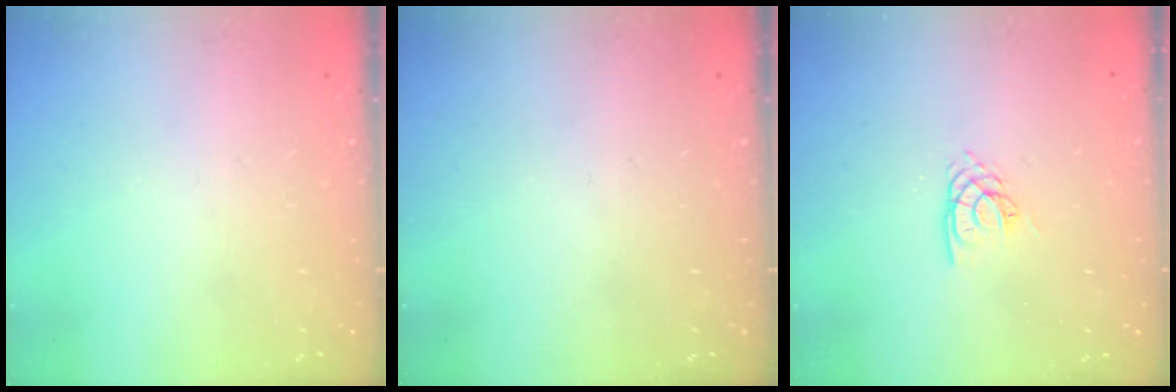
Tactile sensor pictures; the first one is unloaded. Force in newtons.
{"total": 0.0}
{"total": 2.7, "press": 2.7, "slide": 0.1}